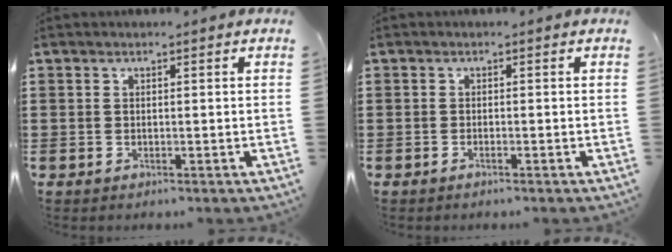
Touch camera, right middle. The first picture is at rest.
{"total": 0.6, "force": [-0.4, 0.0, 0.4], "torque": [-0.009, -0.003, -0.007]}